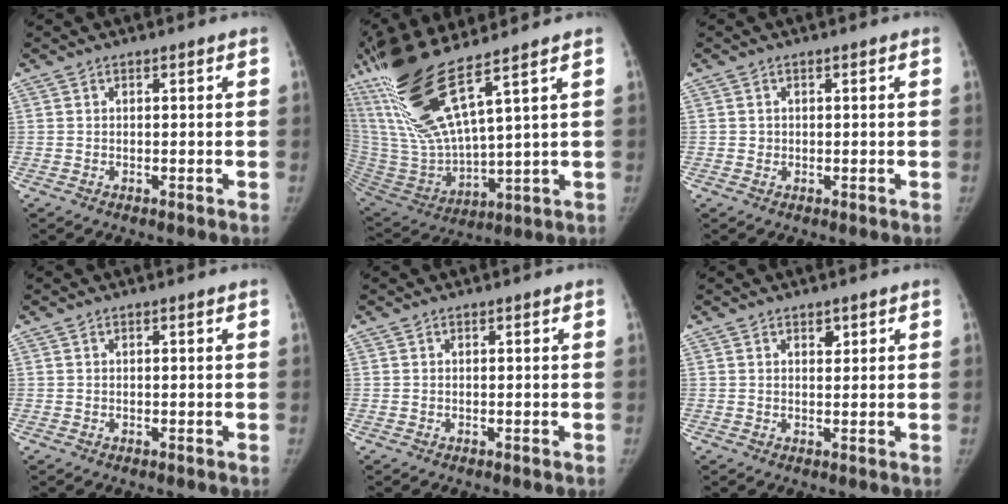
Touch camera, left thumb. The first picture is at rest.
{"total": 22.5, "force": [12.3, 4.3, 18.4], "torque": [-0.388, -0.053, 0.247]}
{"total": 0.8, "force": [0.0, 0.8, -0.2], "torque": [0.016, -0.003, -0.001]}
{"total": 0.0}
{"total": 0.0}
{"total": 1.7, "force": [1.0, 1.1, 0.8], "torque": [0.005, -0.011, 0.014]}